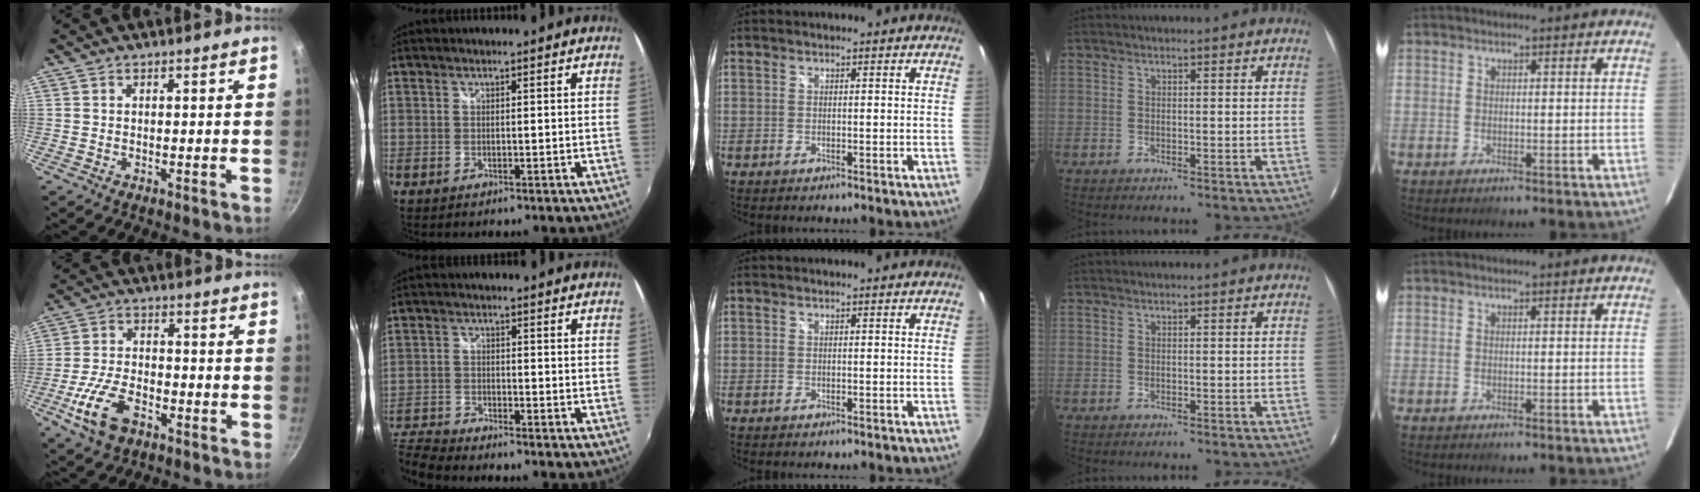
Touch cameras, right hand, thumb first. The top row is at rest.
{"thumb": {"total": 10.6, "force": [-4.8, 6.0, 7.4], "torque": [-0.141, 0.021, -0.089]}, "index": {"total": 8.4, "force": [-8.0, 1.1, 2.4], "torque": [-0.079, -0.018, -0.162]}}